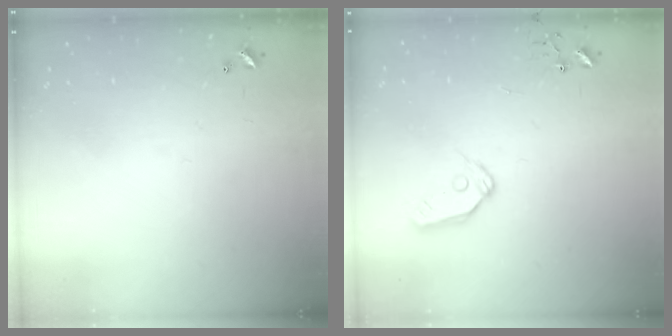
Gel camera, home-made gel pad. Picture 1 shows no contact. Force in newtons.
{"total": 8.9, "press": 8.9, "slide": 1.0}